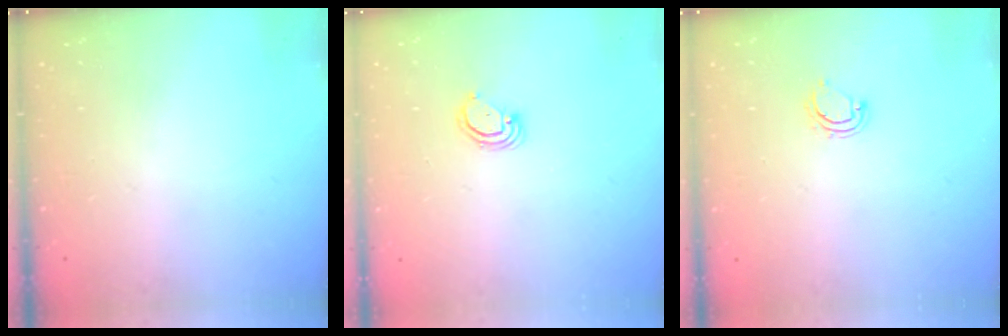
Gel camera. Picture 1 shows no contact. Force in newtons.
{"total": 3.2, "press": 3.2, "slide": 0.4}
{"total": 4.2, "press": 4.2, "slide": 0.4}